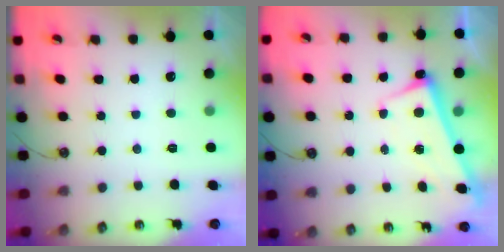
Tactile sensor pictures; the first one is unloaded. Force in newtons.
{"total": 2.8, "press": 2.8, "slide": 0.4}